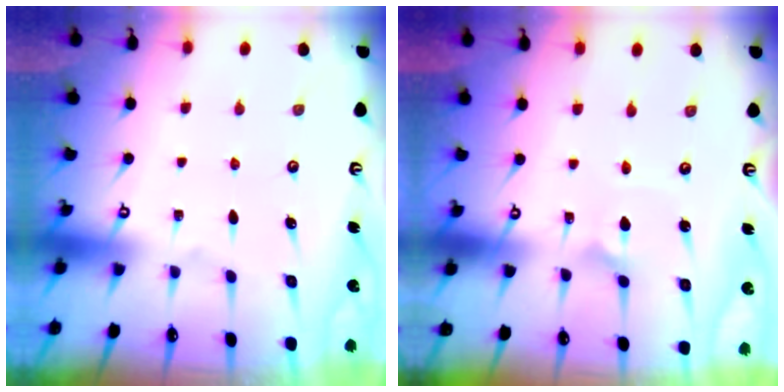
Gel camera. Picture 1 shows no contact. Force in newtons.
{"total": 1.8, "press": 1.8, "slide": 0.1}